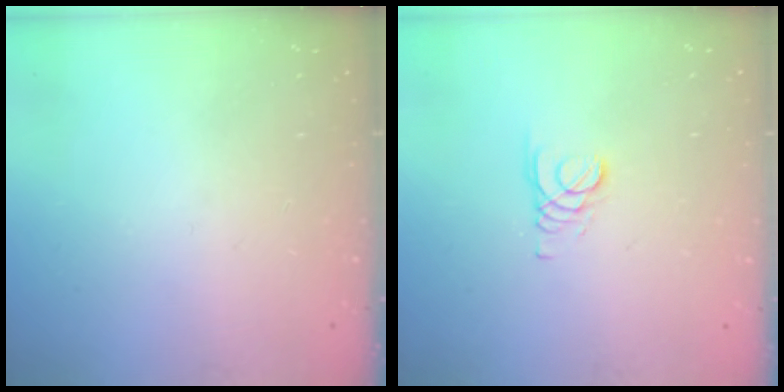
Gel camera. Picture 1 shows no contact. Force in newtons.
{"total": 1.6, "press": 1.6, "slide": 0.2}